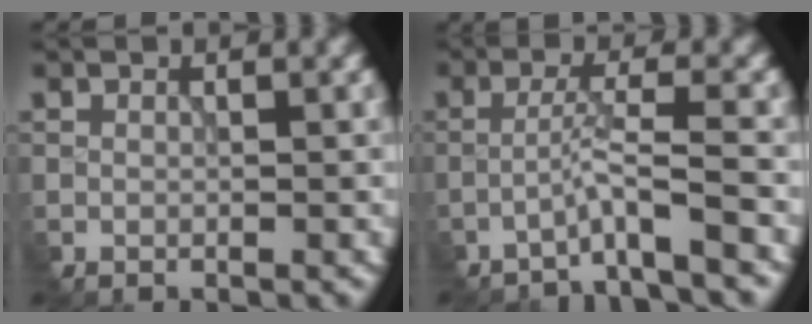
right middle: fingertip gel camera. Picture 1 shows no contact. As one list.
[{"total": 3.0, "force": [-2.3, -0.5, 1.9], "torque": [-0.034, 0.017, -0.053]}]